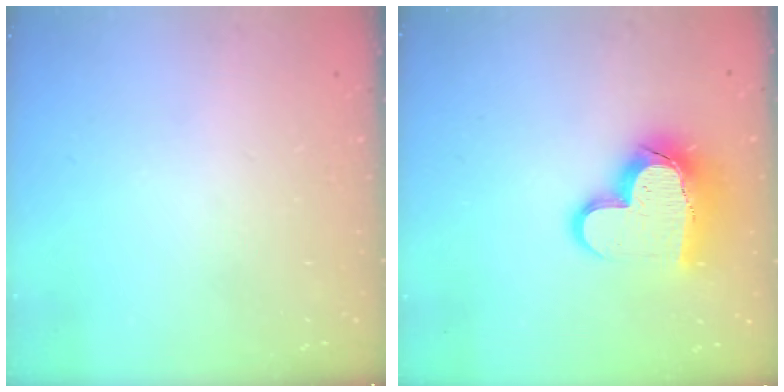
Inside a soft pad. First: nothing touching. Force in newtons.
{"total": 15.4, "press": 15.4, "slide": 1.3}